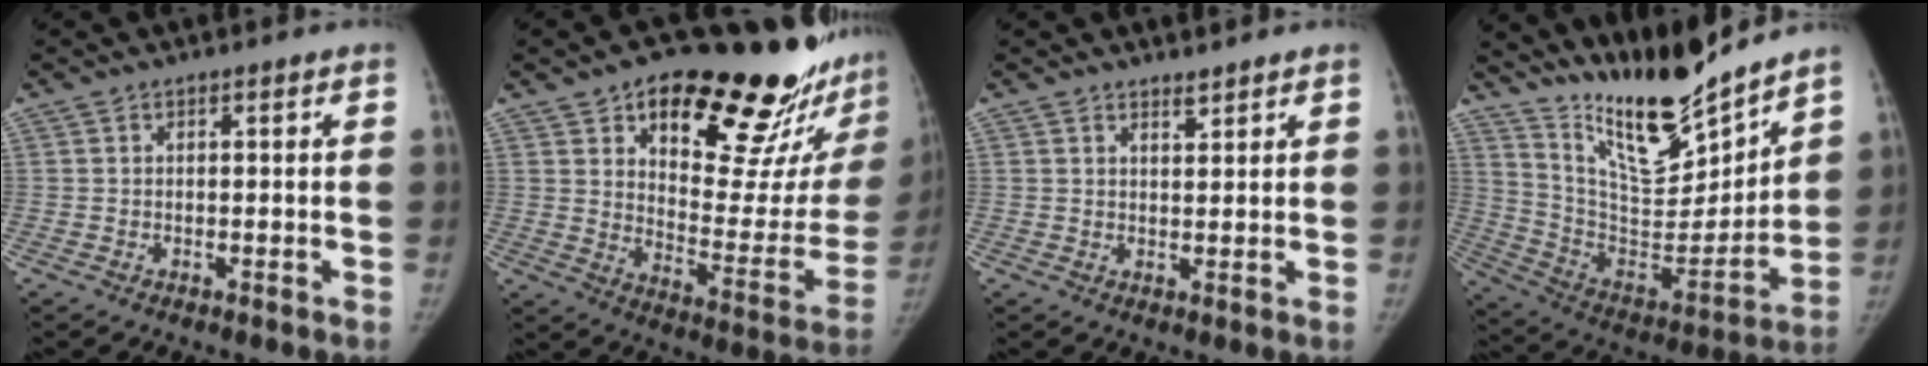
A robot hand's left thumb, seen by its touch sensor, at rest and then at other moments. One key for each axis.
{"total": 29.2, "fx": 19.5, "fy": 10.7, "fz": 18.9, "tx": -0.220, "ty": -0.085, "tz": 0.274}
{"total": 1.7, "fx": 1.6, "fy": 0.3, "fz": 0.3, "tx": 0.006, "ty": -0.017, "tz": 0.024}
{"total": 19.5, "fx": 17.2, "fy": 3.3, "fz": 8.6, "tx": -0.101, "ty": -0.119, "tz": 0.308}